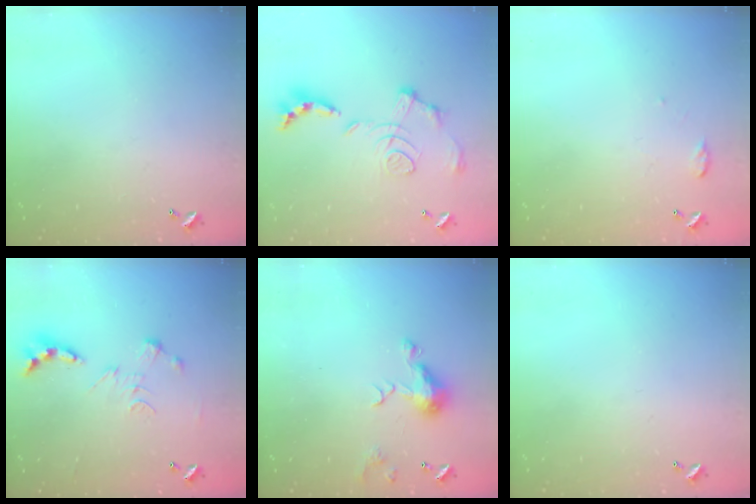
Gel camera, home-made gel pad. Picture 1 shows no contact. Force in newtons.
{"total": 1.5, "press": 0.8, "slide": 1.3}
{"total": 5.9, "press": 5.8, "slide": 0.7}
{"total": 0.0}
{"total": 7.3, "press": 7.3, "slide": 1.0}
{"total": 0.0}